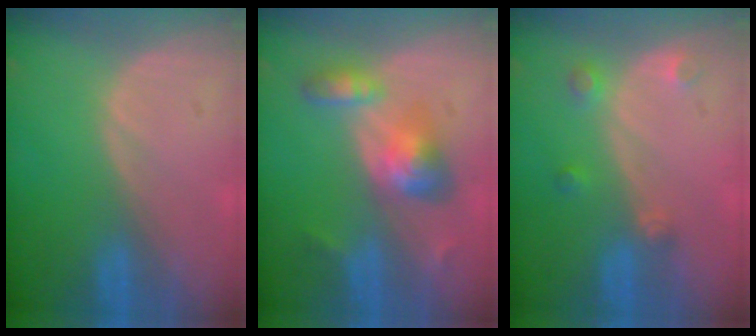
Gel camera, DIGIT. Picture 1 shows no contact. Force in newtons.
{"total": 6.3, "press": 5.8, "slide": 2.4}
{"total": 2.8, "press": 2.7, "slide": 0.7}